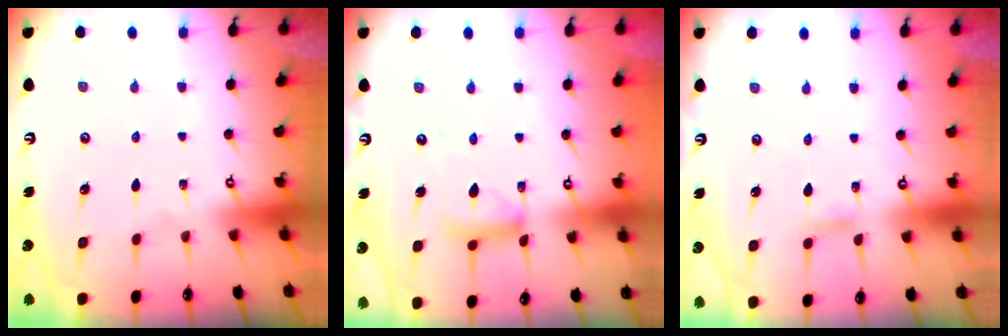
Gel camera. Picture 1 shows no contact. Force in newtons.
{"total": 12.8, "press": 12.7, "slide": 1.1}
{"total": 2.7, "press": 2.7, "slide": 0.2}